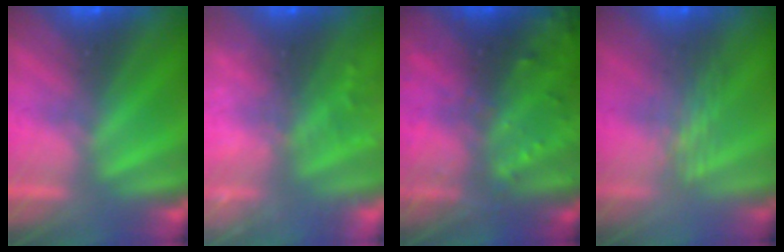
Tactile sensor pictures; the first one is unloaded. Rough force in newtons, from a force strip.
{"total": 7.1}
{"total": 7.7}
{"total": 3.0}